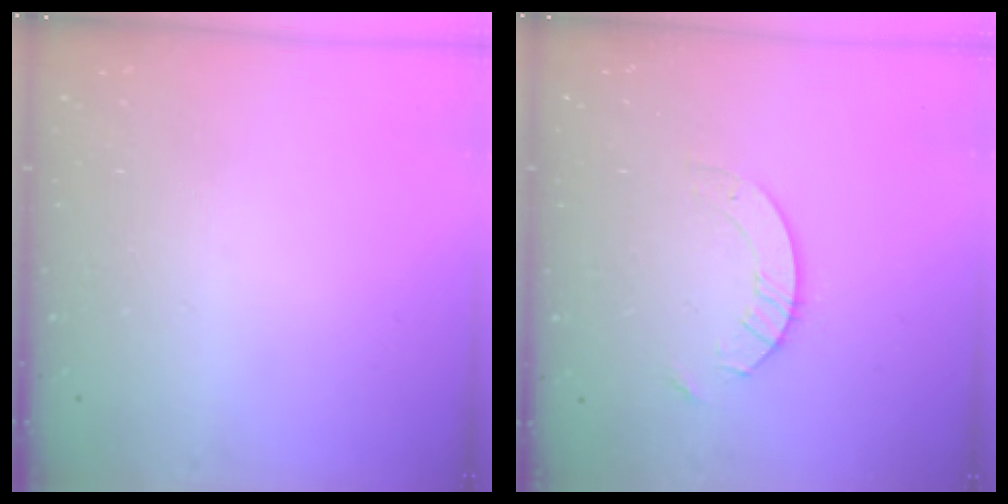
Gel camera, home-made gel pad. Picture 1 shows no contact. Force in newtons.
{"total": 4.9, "press": 4.9, "slide": 0.5}